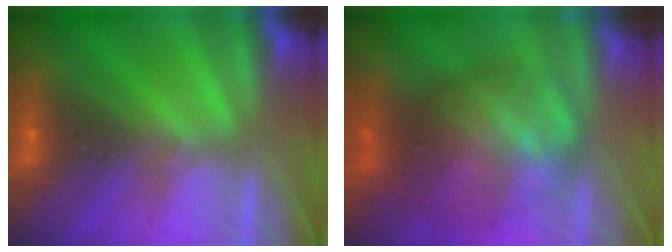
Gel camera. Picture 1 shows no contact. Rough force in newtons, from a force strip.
{"total": 8.5}